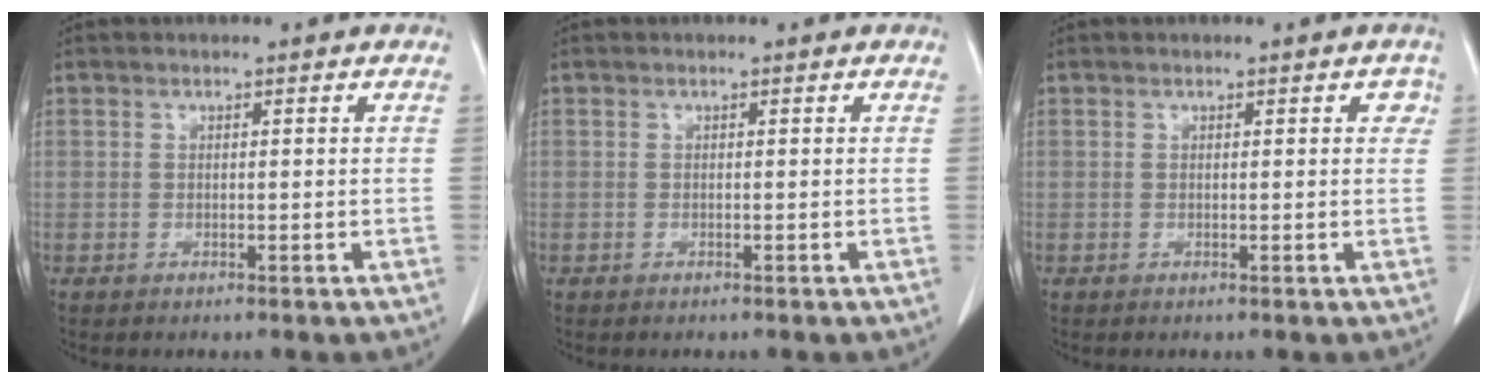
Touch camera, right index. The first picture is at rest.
{"total": 0.0}
{"total": 1.6, "force": [0.7, 0.9, 1.1], "torque": [-0.003, 0.007, 0.006]}